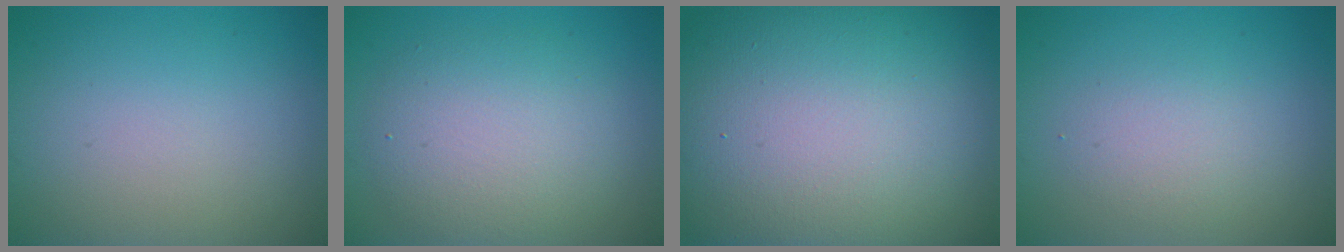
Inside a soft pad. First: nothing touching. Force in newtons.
{"total": 5.3, "press": 5.3, "slide": 0.3}
{"total": 20.7, "press": 20.7, "slide": 1.2}
{"total": 2.0, "press": 2.0, "slide": 0.2}